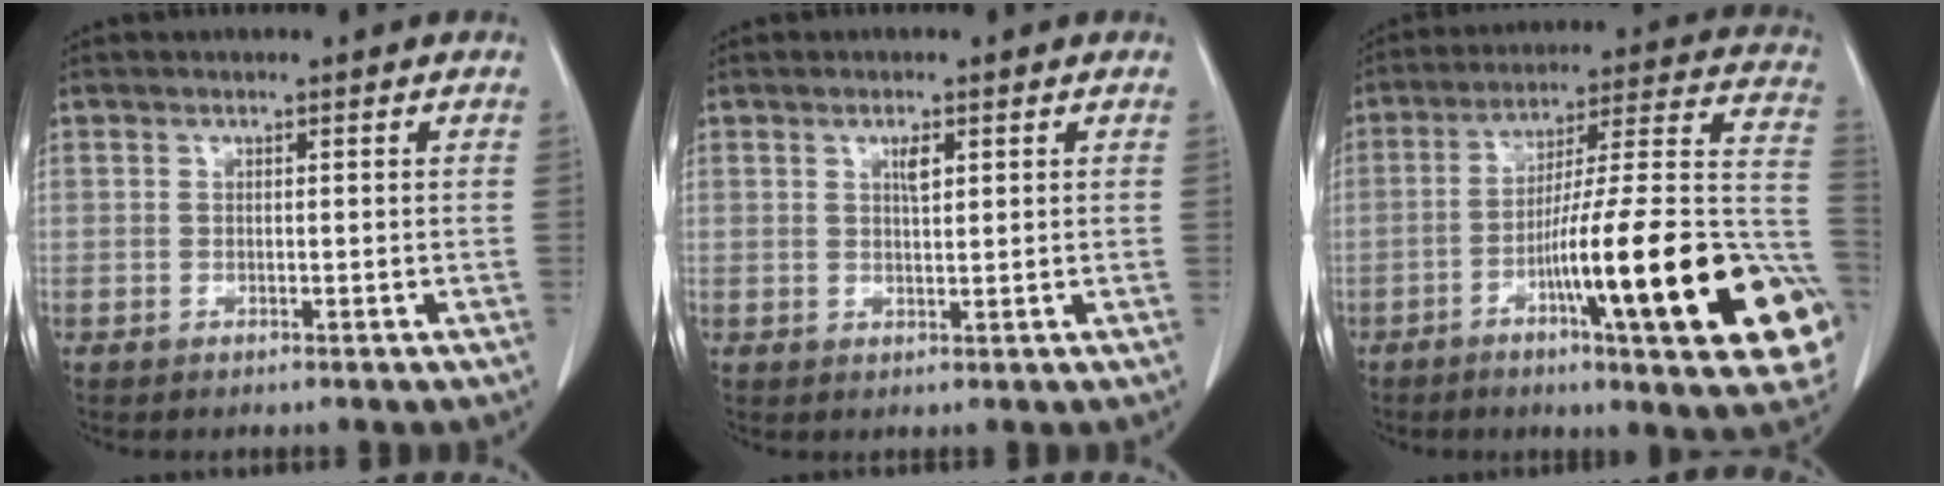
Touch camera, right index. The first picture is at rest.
{"total": 2.0, "force": [0.9, 0.5, 1.7], "torque": [-0.030, -0.002, 0.016]}
{"total": 27.0, "force": [-8.9, 2.5, 25.4], "torque": [-0.270, 0.005, -0.128]}